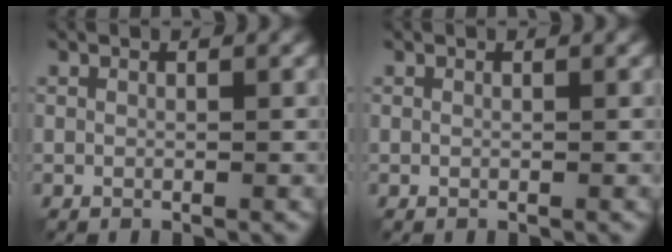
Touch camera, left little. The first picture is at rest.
{"total": 0.0}